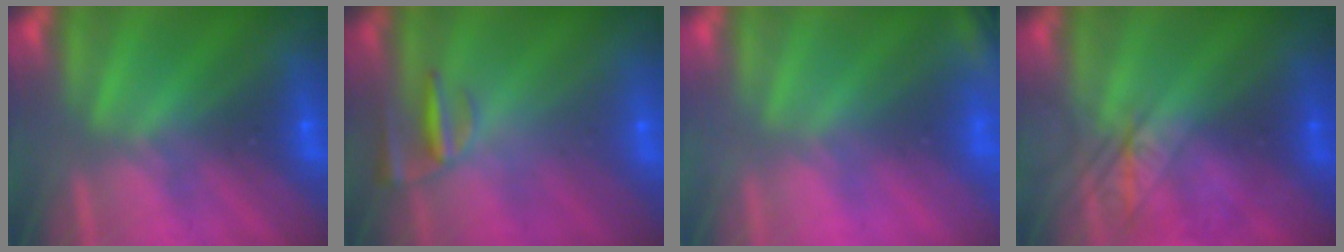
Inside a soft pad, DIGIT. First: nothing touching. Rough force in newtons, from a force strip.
{"total": 2.4}
{"total": 2.3}
{"total": 2.5}